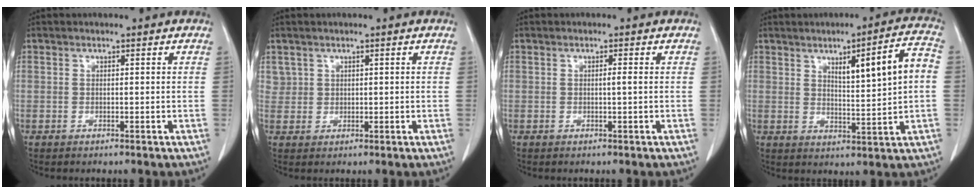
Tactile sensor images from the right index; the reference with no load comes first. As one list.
[{"total": 2.0, "force": [1.1, 1.7, 0.1], "torque": [0.009, 0.004, 0.016]}, {"total": 0.8, "force": [0.0, -0.1, 0.8], "torque": [-0.012, 0.001, -0.001]}, {"total": 9.7, "force": [1.8, 0.4, 9.5], "torque": [-0.140, 0.011, 0.031]}]